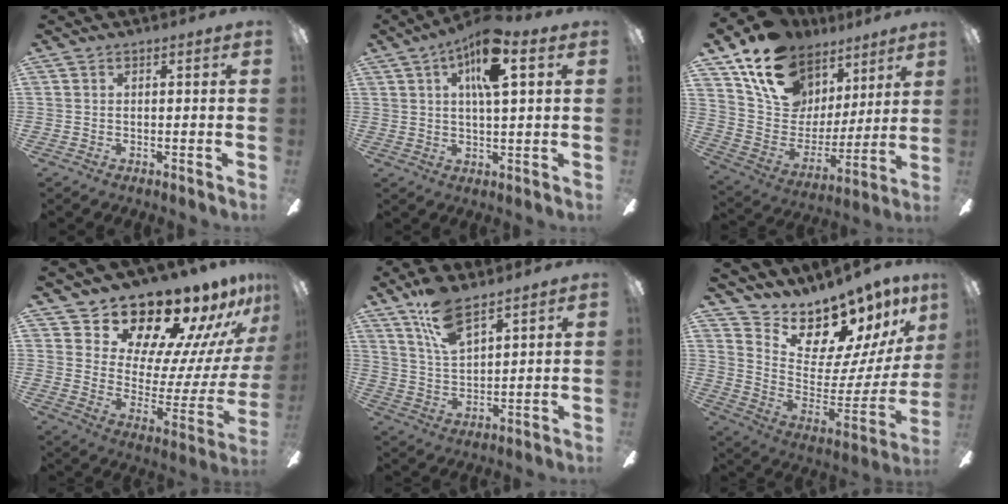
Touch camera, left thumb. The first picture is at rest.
{"total": 11.9, "force": [5.3, 4.0, 9.9], "torque": [-0.162, -0.003, 0.086]}
{"total": 17.6, "force": [11.8, 11.0, 6.9], "torque": [-0.141, -0.069, 0.223]}
{"total": 18.9, "force": [16.7, 6.7, 5.8], "torque": [-0.092, -0.149, 0.293]}
{"total": 11.3, "force": [8.0, 4.4, 6.6], "torque": [-0.123, -0.033, 0.147]}
{"total": 13.2, "force": [12.3, 4.2, 2.7], "torque": [-0.037, -0.132, 0.214]}